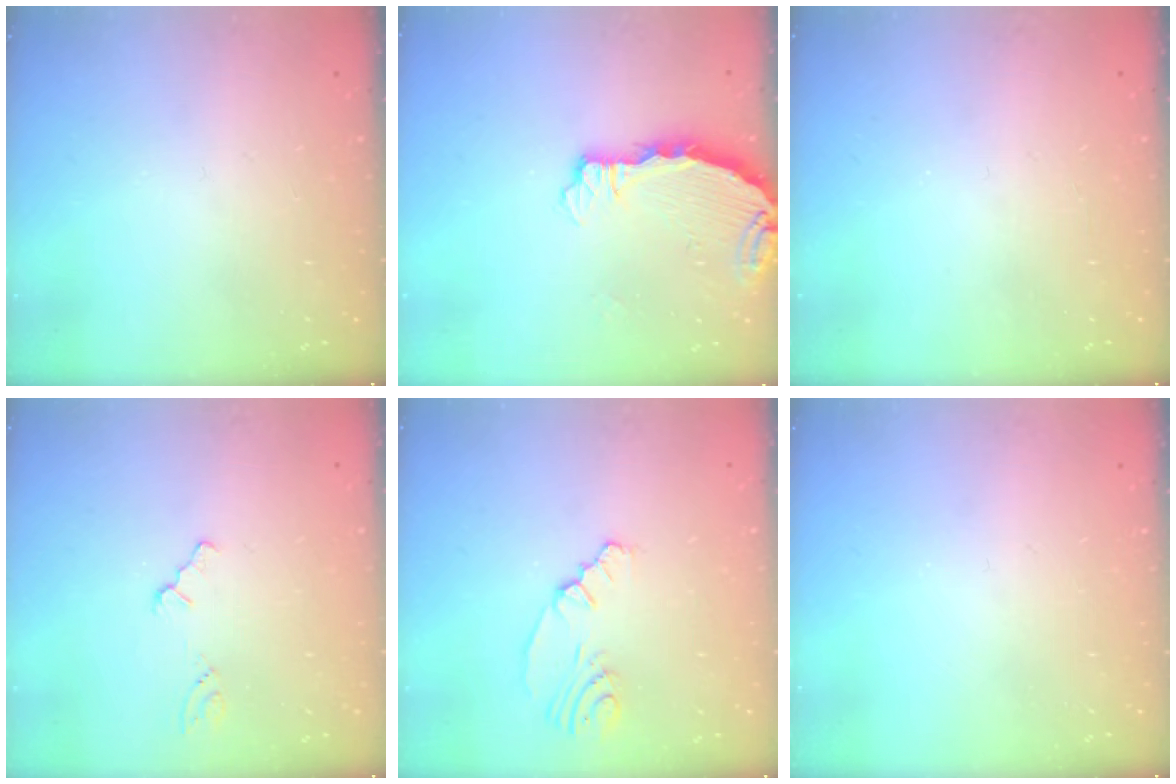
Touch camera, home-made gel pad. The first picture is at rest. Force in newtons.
{"total": 3.8, "press": 3.7, "slide": 0.4}
{"total": 0.0}
{"total": 0.0}
{"total": 5.1, "press": 2.7, "slide": 4.3}
{"total": 0.0}